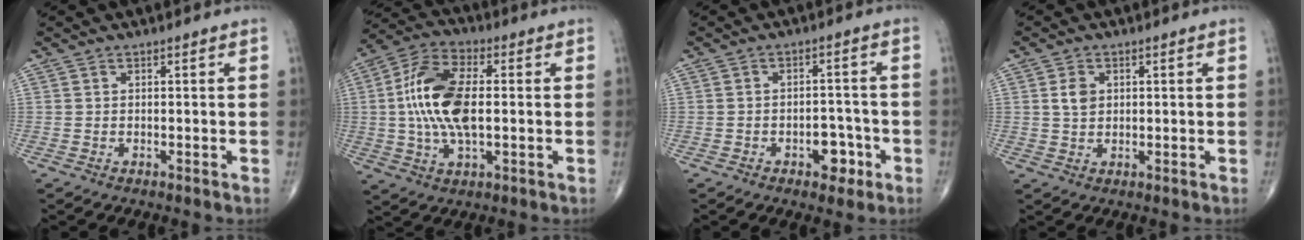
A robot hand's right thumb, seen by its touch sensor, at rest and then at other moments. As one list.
[{"total": 14.7, "force": [0.4, 7.2, 12.8], "torque": [-0.259, 0.014, 0.003]}, {"total": 5.4, "force": [-2.5, 3.1, 3.6], "torque": [-0.027, 0.021, -0.033]}, {"total": 3.2, "force": [0.8, 2.3, 2.1], "torque": [-0.030, -0.001, 0.015]}]